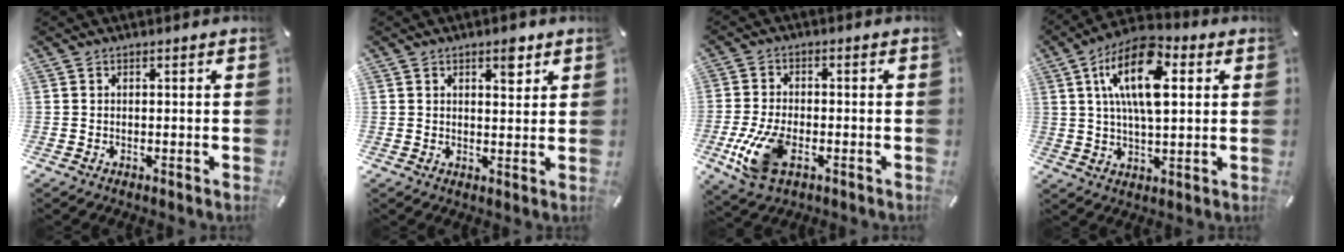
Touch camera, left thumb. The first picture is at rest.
{"total": 4.5, "force": [2.7, 2.3, 2.7], "torque": [-0.019, -0.013, 0.039]}
{"total": 10.7, "force": [-3.5, 5.9, 8.2], "torque": [-0.185, -0.005, -0.061]}
{"total": 15.5, "force": [4.8, 7.3, 12.8], "torque": [-0.240, -0.006, 0.076]}